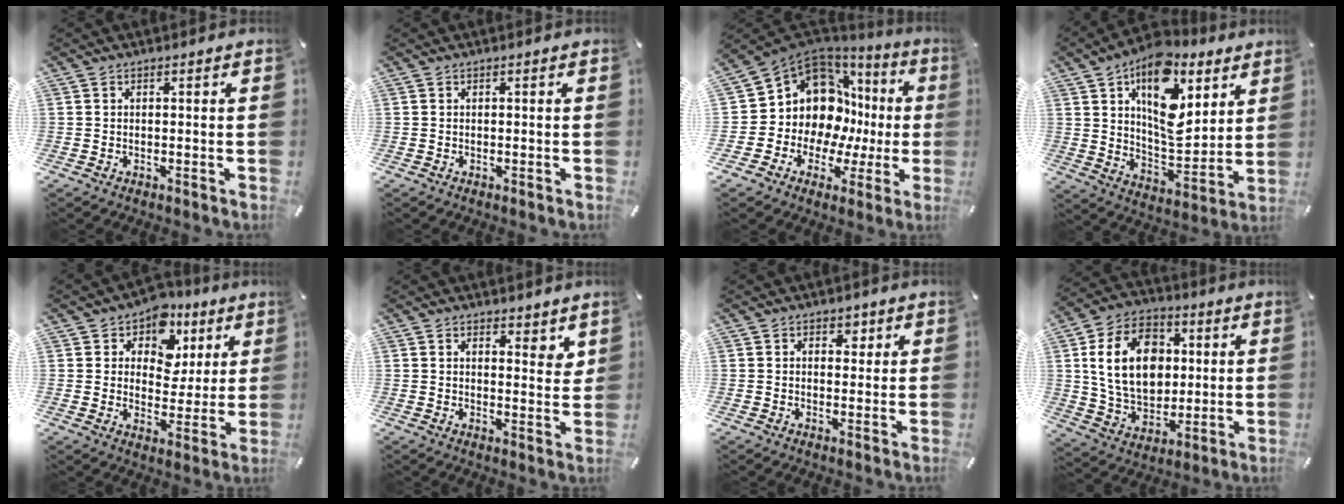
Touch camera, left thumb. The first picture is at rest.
{"total": 0.0}
{"total": 13.9, "force": [3.4, 11.6, 6.7], "torque": [-0.135, -0.058, 0.072]}
{"total": 18.7, "force": [9.1, 10.3, 12.7], "torque": [-0.199, -0.047, 0.159]}
{"total": 9.7, "force": [5.0, 7.5, 3.6], "torque": [-0.053, -0.035, 0.086]}
{"total": 4.4, "force": [3.3, 2.4, 1.6], "torque": [-0.016, -0.021, 0.056]}
{"total": 2.8, "force": [1.2, 2.2, 1.3], "torque": [-0.006, -0.003, 0.013]}
{"total": 17.6, "force": [2.6, 13.2, 11.3], "torque": [-0.225, 0.013, 0.048]}